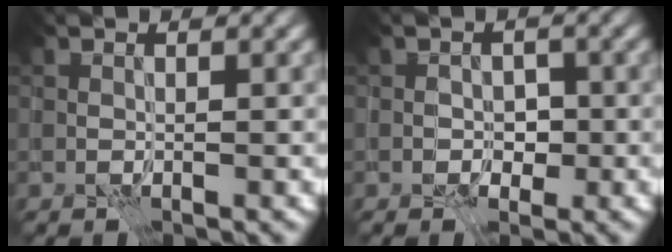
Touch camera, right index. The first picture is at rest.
{"total": 1.7, "force": [-0.5, 1.3, 0.9], "torque": [-0.007, -0.001, -0.010]}